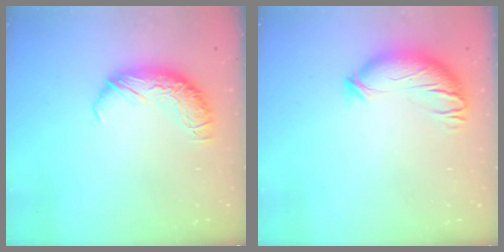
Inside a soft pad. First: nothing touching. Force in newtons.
{"total": 3.8, "press": 3.1, "slide": 2.2}